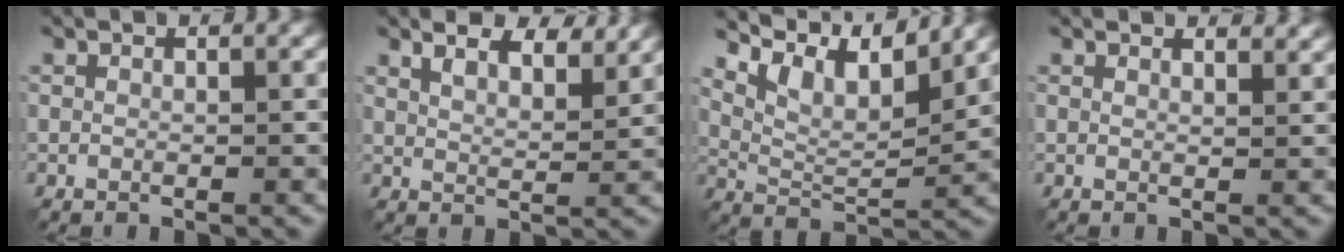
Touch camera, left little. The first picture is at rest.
{"total": 5.8, "force": [4.4, 1.7, 3.3], "torque": [-0.054, 0.008, 0.053]}
{"total": 6.9, "force": [4.9, 2.2, 4.3], "torque": [-0.082, 0.001, 0.091]}
{"total": 2.6, "force": [2.4, 0.6, 0.8], "torque": [-0.008, 0.005, 0.025]}